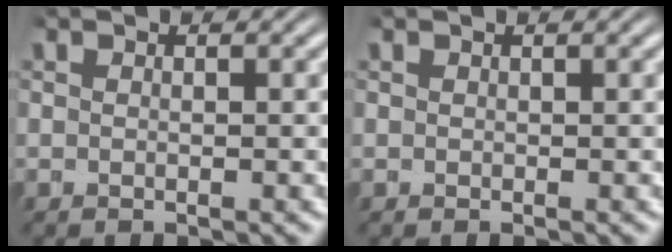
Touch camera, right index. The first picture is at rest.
{"total": 0.0}